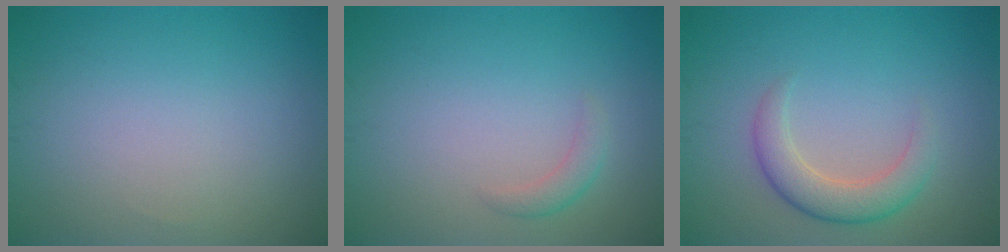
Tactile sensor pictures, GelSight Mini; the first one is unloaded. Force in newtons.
{"total": 1.4, "press": 1.4, "slide": 0.0}
{"total": 3.5, "press": 3.5, "slide": 0.2}